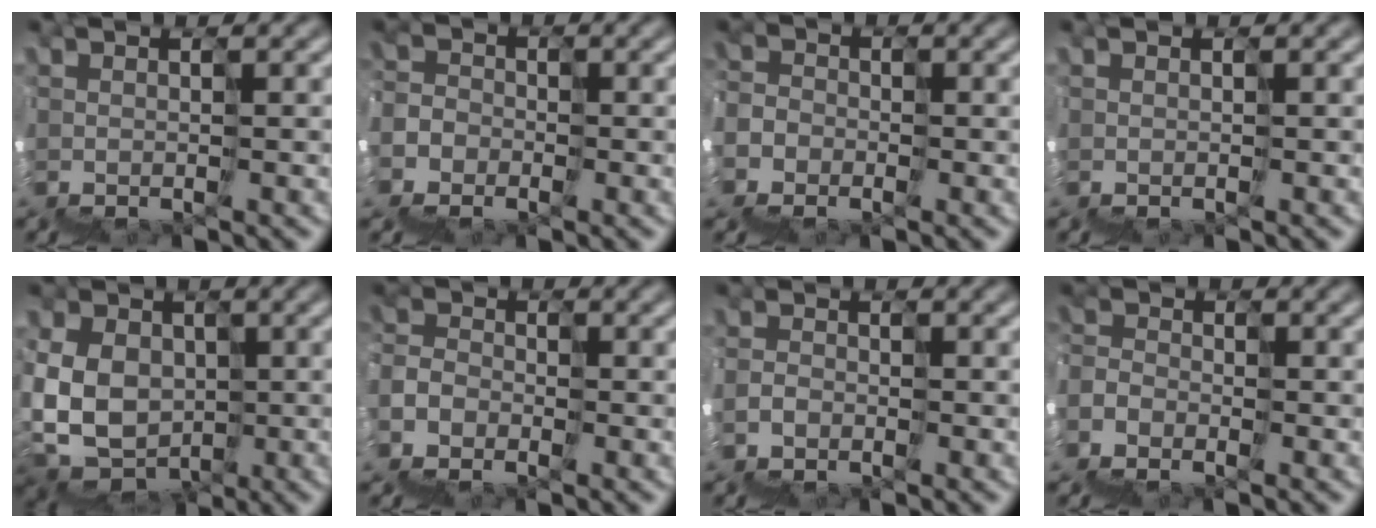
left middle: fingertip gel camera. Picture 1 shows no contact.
{"total": 6.3, "force": [-5.0, 3.7, -1.4], "torque": [0.030, -0.013, -0.079]}
{"total": 6.1, "force": [-4.6, 3.8, -1.1], "torque": [0.021, -0.015, -0.069]}
{"total": 0.0}
{"total": 4.9, "force": [-0.1, 4.5, 1.8], "torque": [-0.017, 0.013, 0.002]}
{"total": 4.7, "force": [-4.0, 1.4, -2.1], "torque": [0.052, 0.003, -0.071]}
{"total": 3.2, "force": [-2.7, 1.5, -0.5], "torque": [0.021, -0.002, -0.048]}
{"total": 5.3, "force": [-4.8, 1.6, -1.6], "torque": [0.038, -0.004, -0.074]}